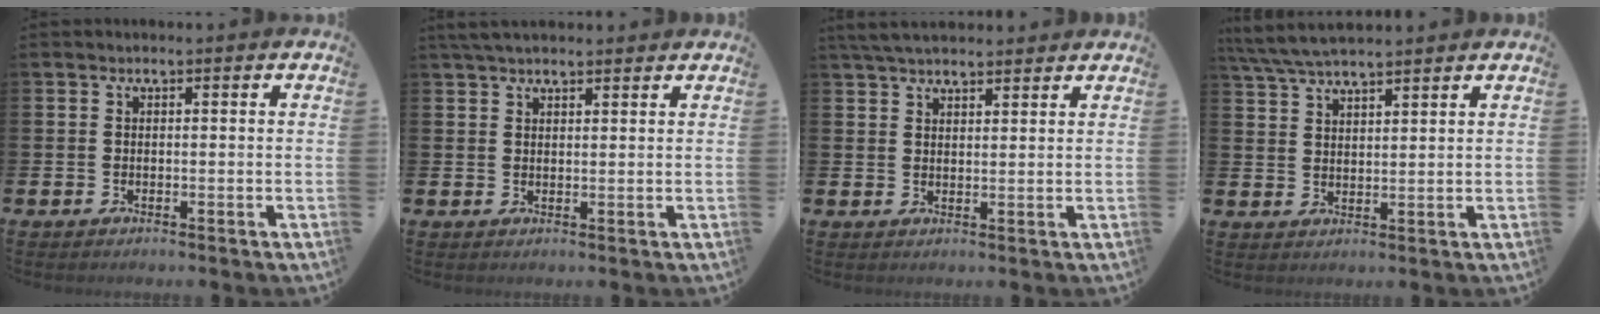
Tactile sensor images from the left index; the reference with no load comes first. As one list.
[{"total": 3.3, "force": [3.0, 0.9, 1.2], "torque": [-0.027, -0.002, 0.055]}, {"total": 4.4, "force": [4.1, 1.0, 1.3], "torque": [-0.031, -0.009, 0.076]}, {"total": 5.4, "force": [5.1, 0.6, 1.7], "torque": [-0.052, -0.015, 0.096]}]